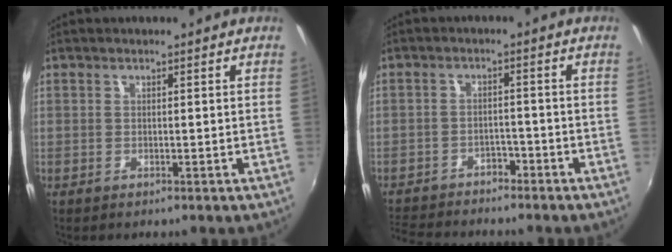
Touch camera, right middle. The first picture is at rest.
{"total": 9.7, "force": [-8.8, 3.3, 2.7], "torque": [-0.078, -0.001, -0.140]}